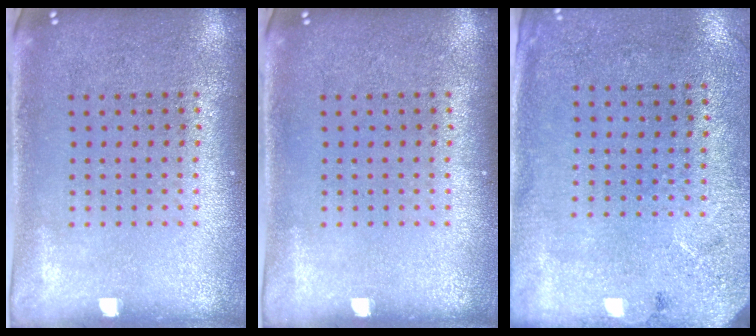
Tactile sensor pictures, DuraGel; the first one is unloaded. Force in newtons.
{"total": 0.0}
{"total": 2.6, "press": 2.1, "slide": 1.6}